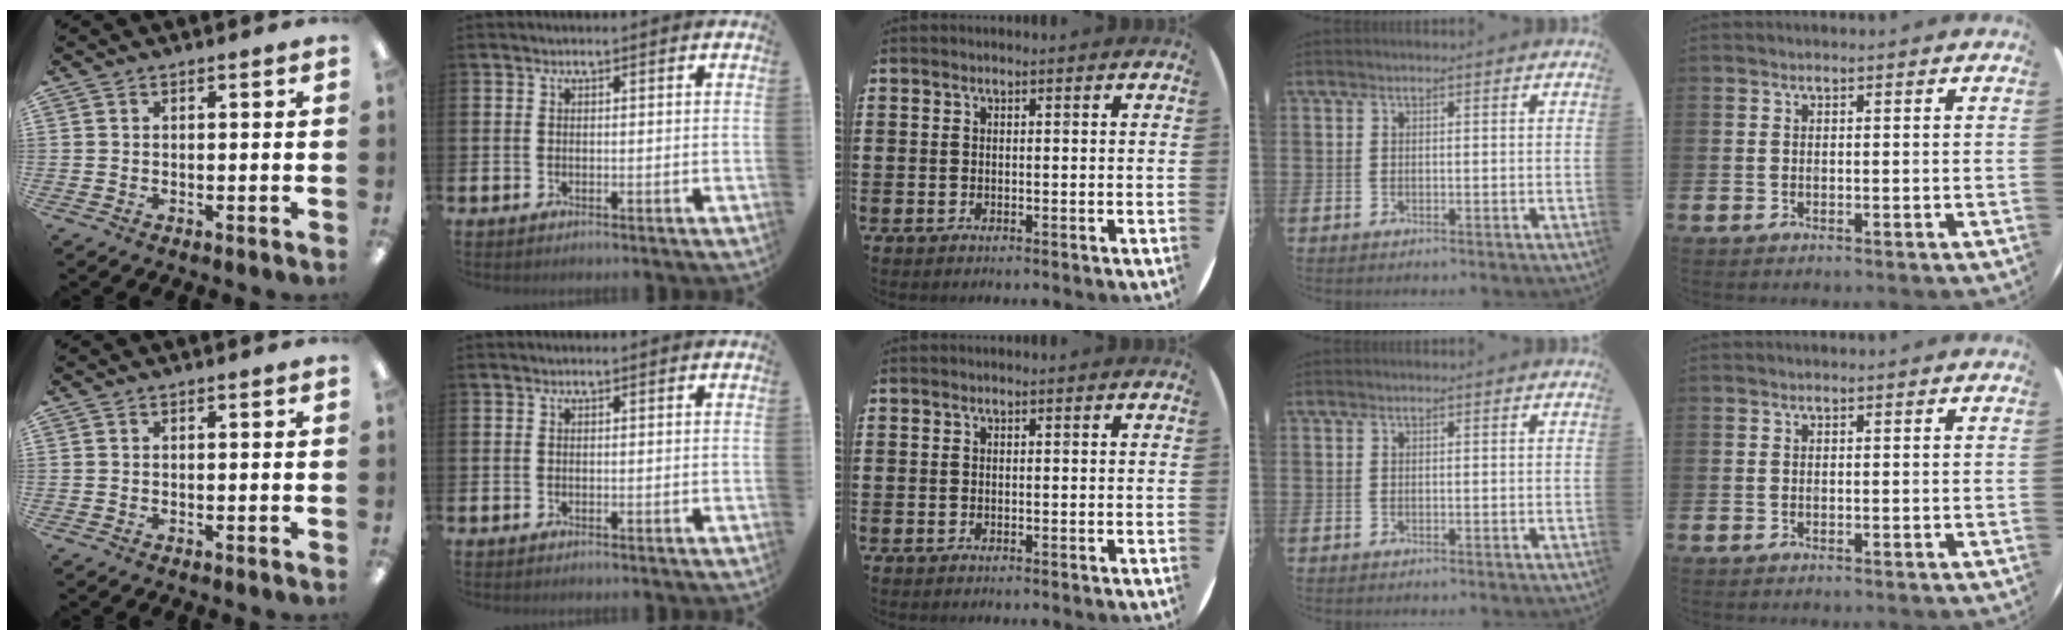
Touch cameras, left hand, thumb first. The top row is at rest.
{}